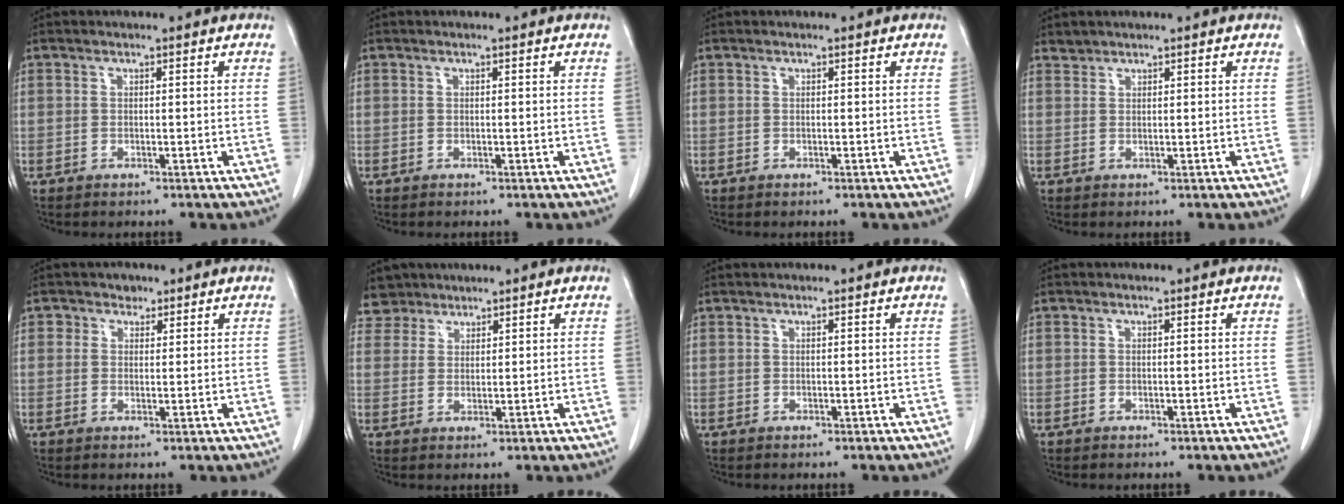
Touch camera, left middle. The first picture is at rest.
{"total": 0.0}
{"total": 0.0}
{"total": 0.9, "force": [0.8, 0.2, -0.2], "torque": [0.003, 0.001, 0.015]}
{"total": 2.0, "force": [1.2, 1.6, 0.1], "torque": [0.004, -0.003, 0.013]}
{"total": 3.6, "force": [3.0, 1.9, -0.8], "torque": [0.019, 0.005, 0.055]}
{"total": 0.0}
{"total": 0.0}